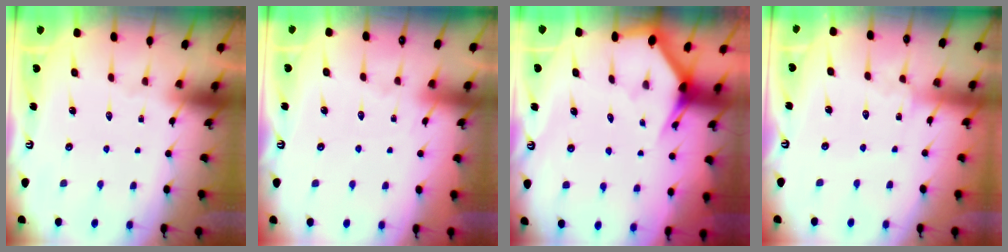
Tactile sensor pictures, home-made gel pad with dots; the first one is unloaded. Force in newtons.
{"total": 3.7, "press": 3.6, "slide": 0.5}
{"total": 2.8, "press": 2.8, "slide": 0.1}
{"total": 1.8, "press": 1.8, "slide": 0.2}